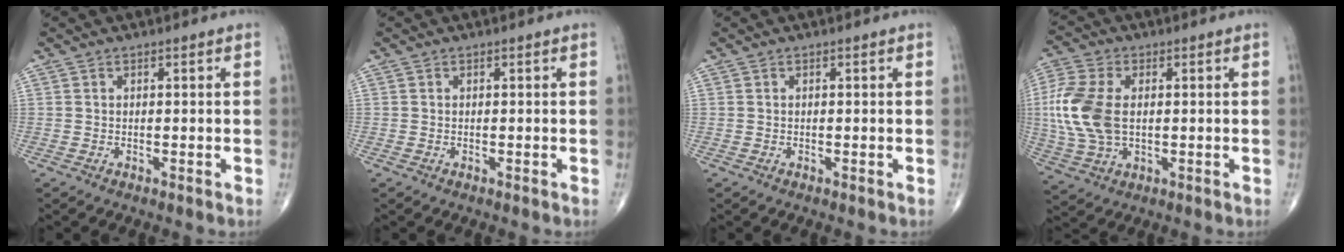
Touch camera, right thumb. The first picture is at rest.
{"total": 0.0}
{"total": 0.0}
{"total": 13.1, "force": [0.6, 7.9, 10.4], "torque": [-0.248, 0.006, 0.013]}